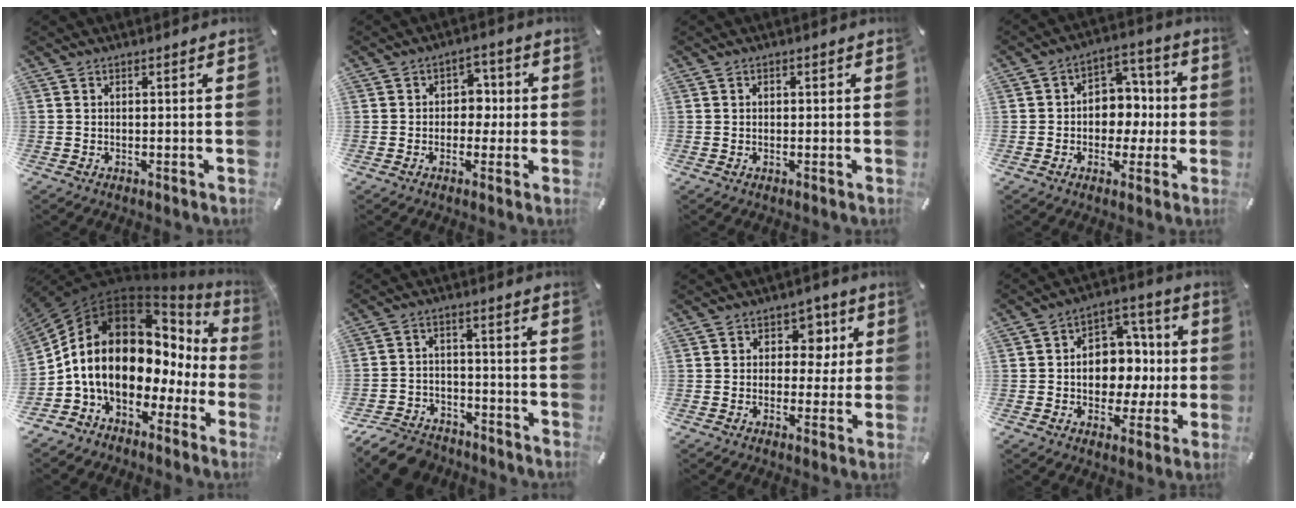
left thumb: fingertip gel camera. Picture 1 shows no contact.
{"total": 5.3, "force": [-0.5, 4.5, 2.8], "torque": [-0.027, 0.004, -0.017]}
{"total": 0.7, "force": [0.1, 0.7, 0.2], "torque": [-0.004, 0.005, 0.000]}
{"total": 8.1, "force": [-1.3, 7.4, 3.3], "torque": [-0.039, 0.013, -0.023]}
{"total": 17.1, "force": [0.6, 12.7, 11.5], "torque": [-0.229, -0.030, 0.007]}
{"total": 9.5, "force": [-7.6, 4.7, 3.2], "torque": [-0.059, 0.041, -0.145]}
{"total": 7.4, "force": [1.7, 6.2, 3.5], "torque": [-0.031, -0.005, 0.022]}
{"total": 11.1, "force": [-1.1, 9.6, 5.4], "torque": [-0.063, 0.006, -0.013]}